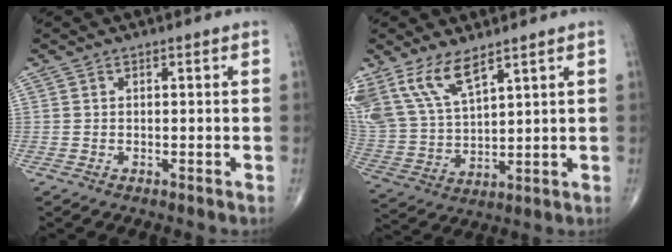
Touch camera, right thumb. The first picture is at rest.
{"total": 12.4, "force": [8.2, 4.7, 8.0], "torque": [-0.164, -0.030, 0.181]}